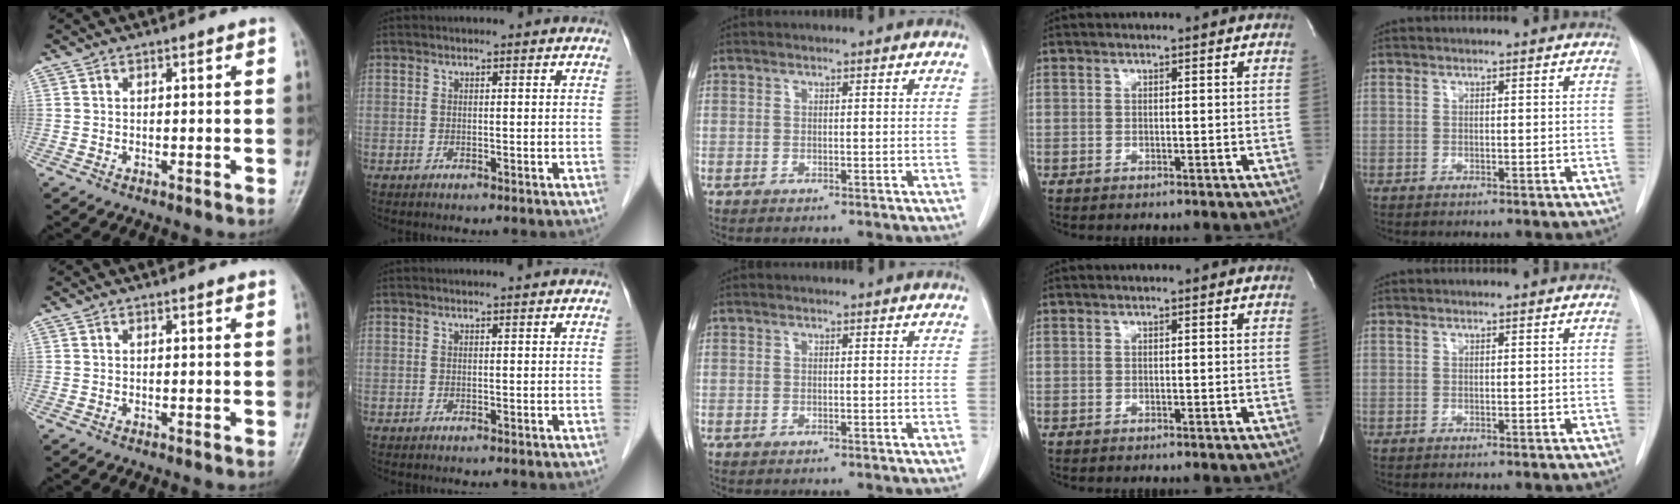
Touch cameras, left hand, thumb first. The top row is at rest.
{"thumb": {"total": 0.7, "force": [0.6, 0.0, 0.3], "torque": [-0.008, -0.001, 0.007]}, "index": {"total": 0.6, "force": [0.6, -0.1, 0.1], "torque": [-0.007, -0.001, 0.010]}}